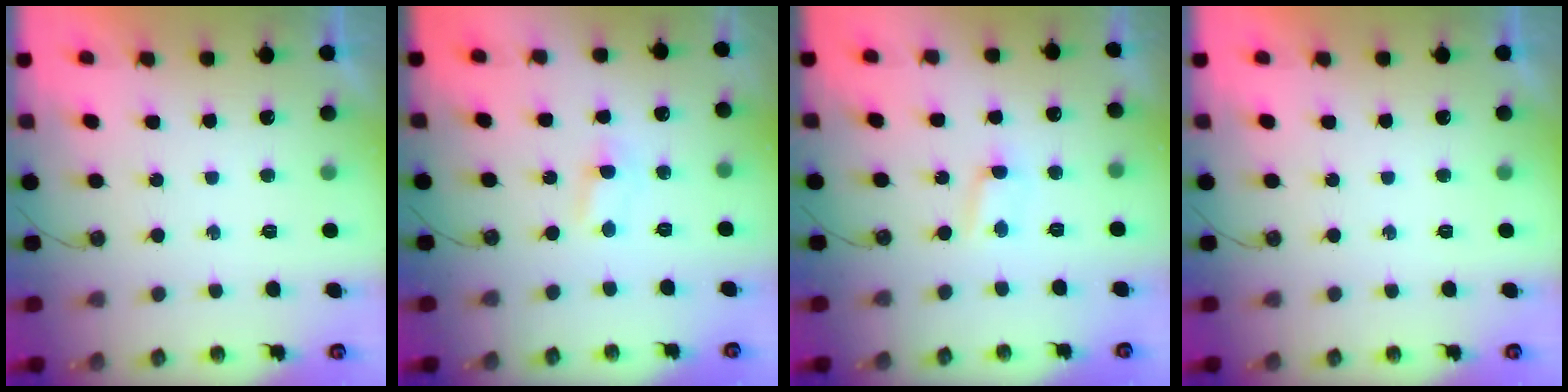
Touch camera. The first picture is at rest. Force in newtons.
{"total": 1.4, "press": 1.4, "slide": 0.3}
{"total": 1.6, "press": 1.5, "slide": 0.2}
{"total": 0.0}